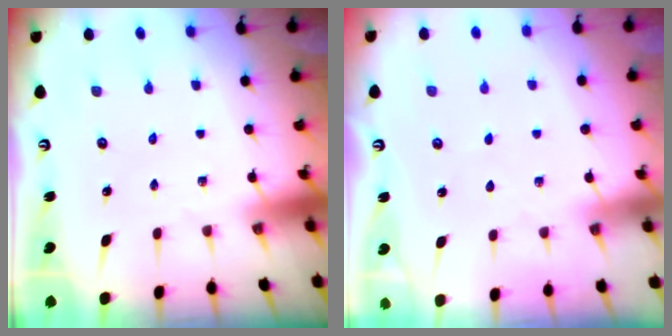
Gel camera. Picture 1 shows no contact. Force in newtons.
{"total": 3.3, "press": 3.2, "slide": 0.3}